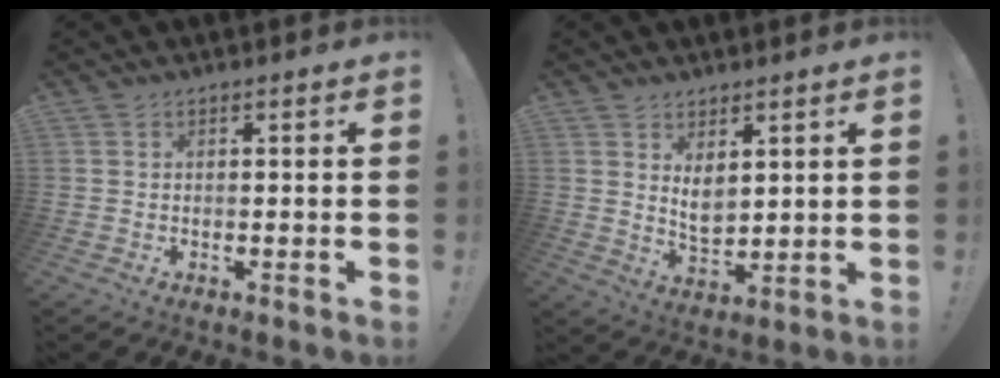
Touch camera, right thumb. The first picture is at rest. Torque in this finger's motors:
{"motor_torque": [-0.03, 0.20, -0.20, 0.31, 0.19]}